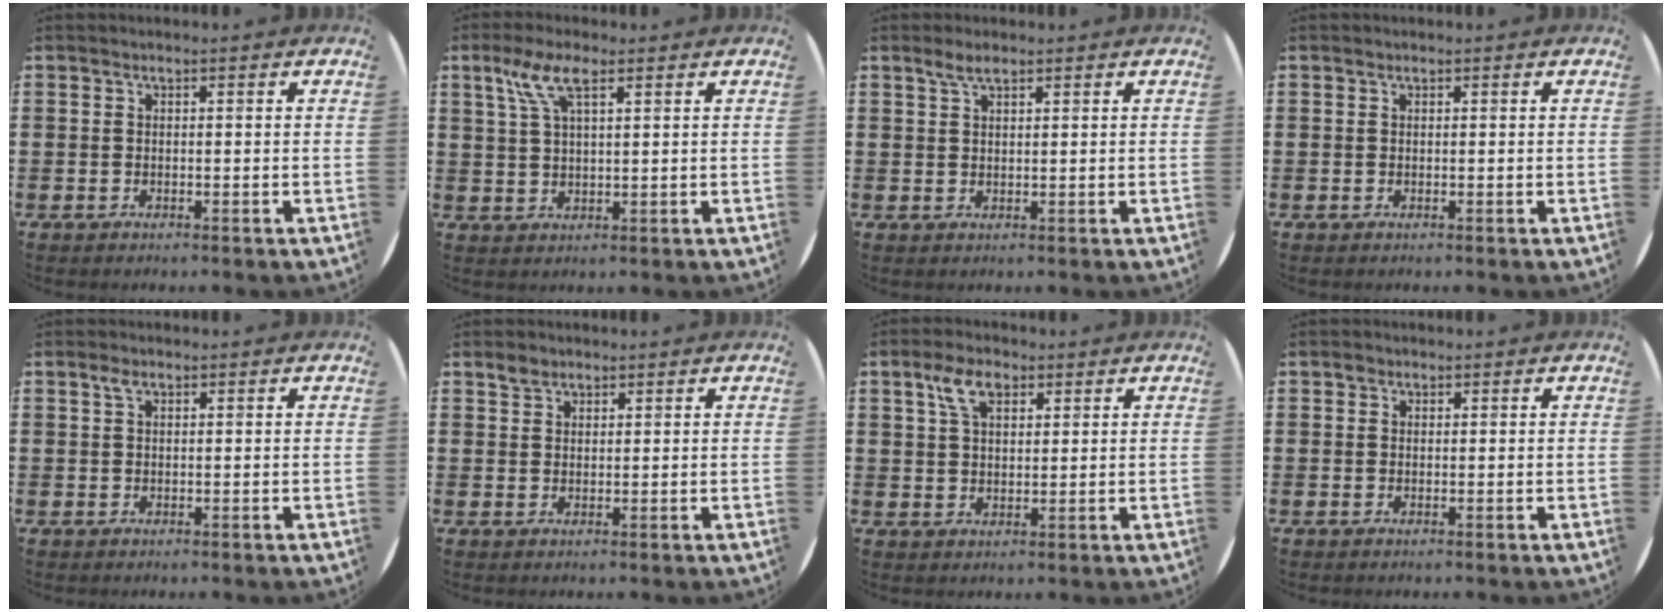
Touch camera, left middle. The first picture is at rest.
{"total": 5.5, "force": [3.1, 1.7, 4.3], "torque": [-0.093, 0.010, 0.054]}
{"total": 2.3, "force": [1.7, 0.7, 1.3], "torque": [-0.020, 0.002, 0.029]}
{"total": 0.0}
{"total": 1.3, "force": [0.6, 0.7, 0.8], "torque": [-0.010, 0.002, 0.009]}
{"total": 1.9, "force": [1.6, 1.0, 0.4], "torque": [-0.001, 0.000, 0.029]}
{"total": 4.9, "force": [2.9, 2.6, 3.0], "torque": [-0.060, 0.007, 0.051]}
{"total": 0.8, "force": [0.6, 0.5, 0.1], "torque": [0.006, 0.000, 0.010]}